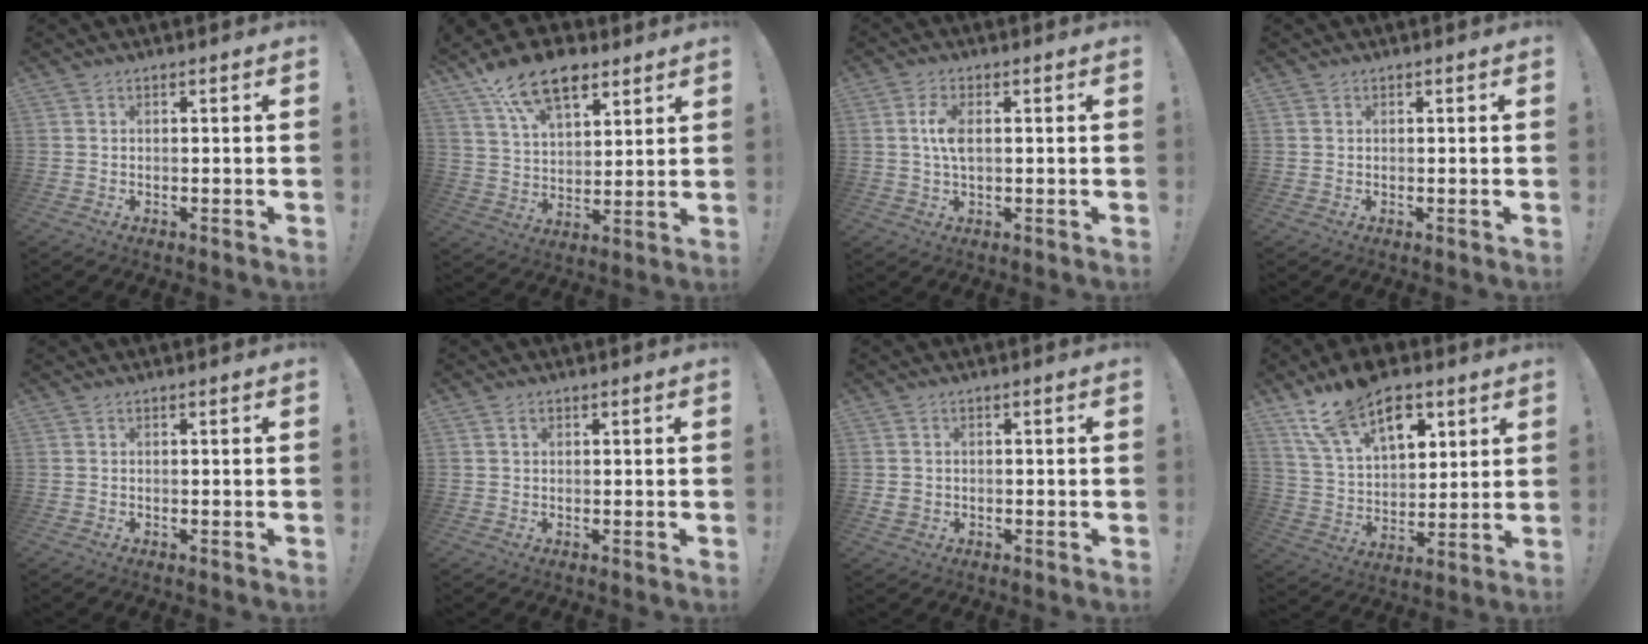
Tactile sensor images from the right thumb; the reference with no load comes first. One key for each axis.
{"total": 15.2, "fx": 9.8, "fy": 8.2, "fz": 8.2, "tx": -0.143, "ty": -0.052, "tz": 0.182}
{"total": 5.7, "fx": 0.6, "fy": 2.7, "fz": 5.0, "tx": -0.094, "ty": -0.003, "tz": 0.005}
{"total": 0.0}
{"total": 0.0}
{"total": 1.2, "fx": 0.5, "fy": 0.9, "fz": 0.6, "tx": -0.007, "ty": 0.001, "tz": 0.008}
{"total": 1.9, "fx": -0.4, "fy": 1.7, "fz": 0.7, "tx": -0.011, "ty": 0.003, "tz": -0.006}
{"total": 18.1, "fx": 10.5, "fy": 10.4, "fz": 10.3, "tx": -0.160, "ty": -0.066, "tz": 0.192}